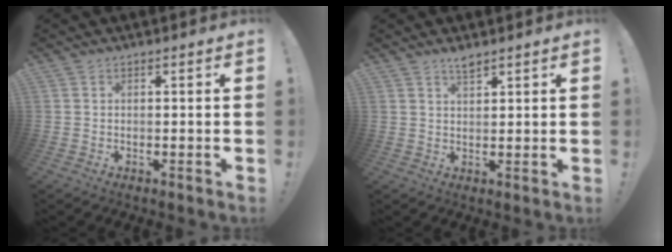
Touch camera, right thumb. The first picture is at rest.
{"total": 3.1, "force": [2.7, 0.6, 1.3], "torque": [-0.016, -0.017, 0.046]}